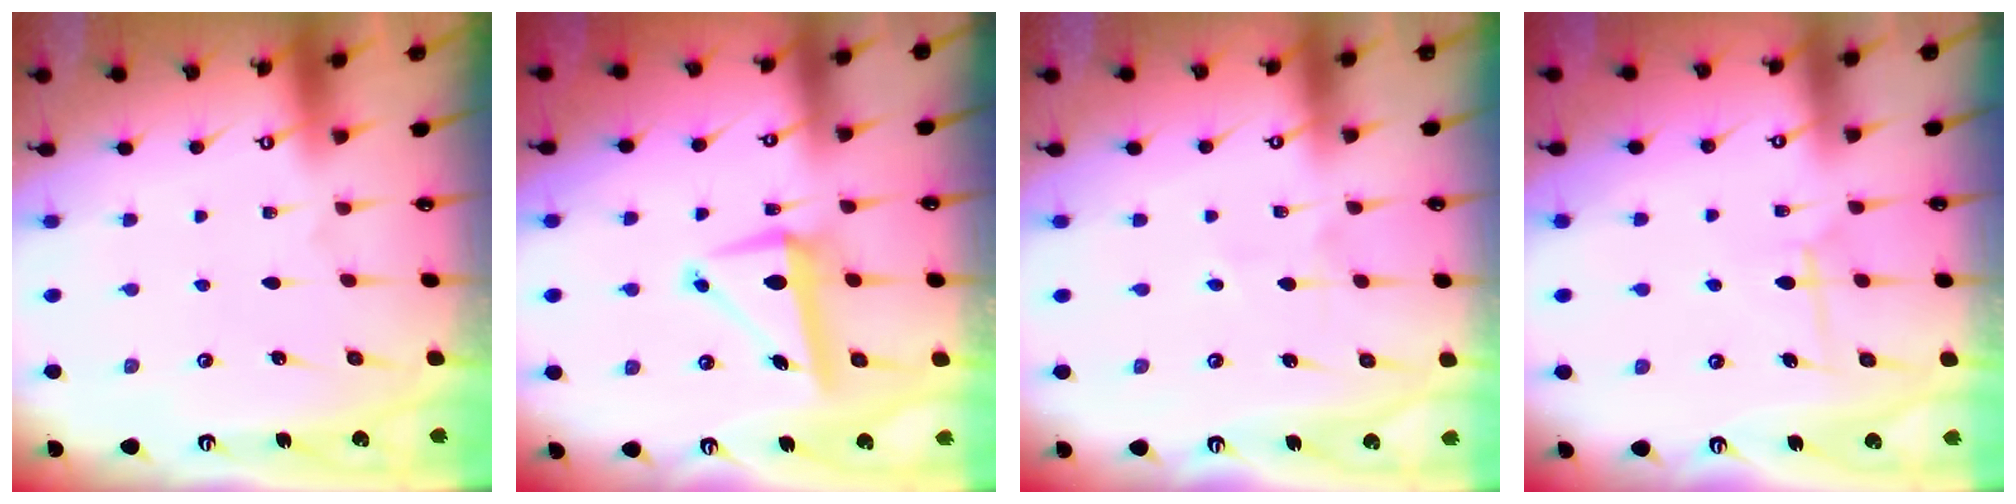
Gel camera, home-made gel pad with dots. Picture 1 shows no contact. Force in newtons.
{"total": 9.2, "press": 9.1, "slide": 1.5}
{"total": 2.2, "press": 2.0, "slide": 0.8}
{"total": 6.6, "press": 6.5, "slide": 0.9}